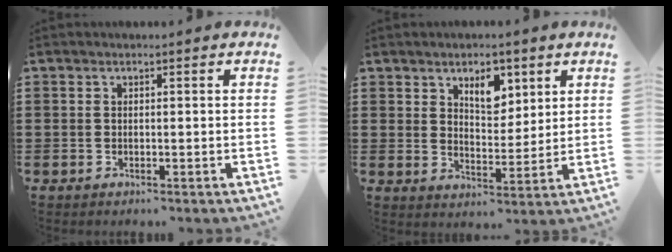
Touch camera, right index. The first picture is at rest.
{"total": 5.7, "force": [3.4, 3.2, 3.4], "torque": [-0.054, 0.002, 0.057]}